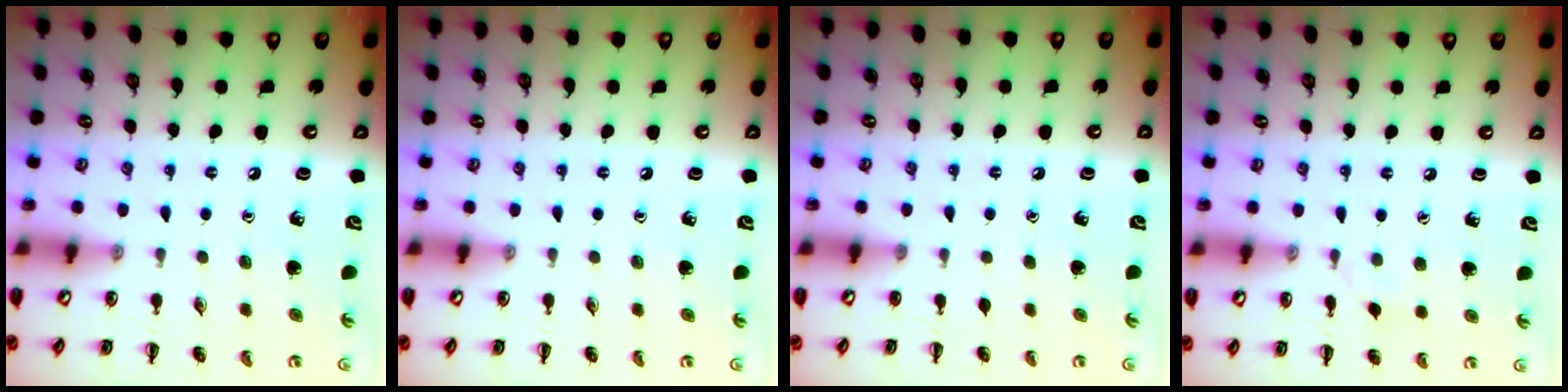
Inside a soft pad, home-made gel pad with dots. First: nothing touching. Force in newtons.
{"total": 0.0}
{"total": 0.0}
{"total": 2.9, "press": 2.7, "slide": 1.1}